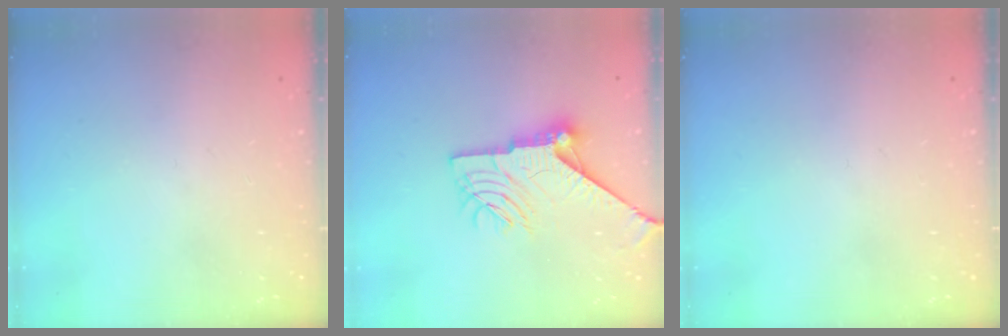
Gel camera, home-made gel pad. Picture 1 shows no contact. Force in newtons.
{"total": 14.0, "press": 13.9, "slide": 0.9}
{"total": 0.0}